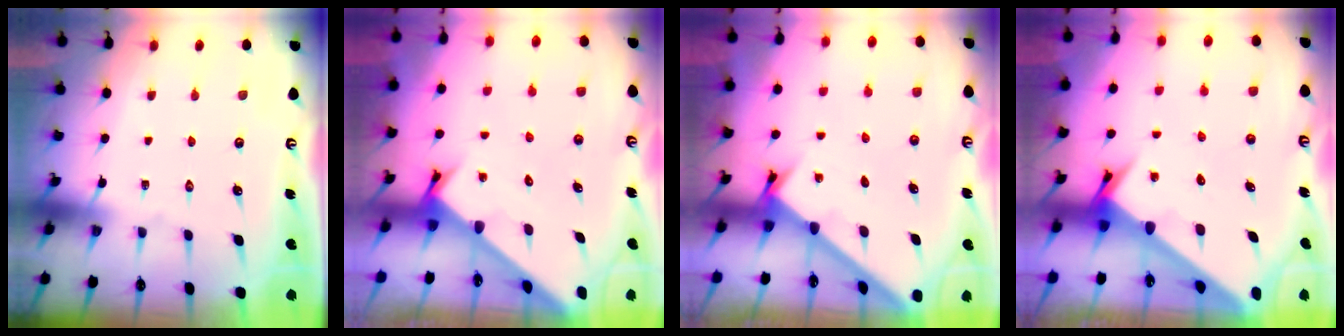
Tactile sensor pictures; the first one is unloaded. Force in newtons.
{"total": 2.2, "press": 2.2, "slide": 0.2}
{"total": 1.8, "press": 1.8, "slide": 0.2}
{"total": 4.1, "press": 4.1, "slide": 0.3}